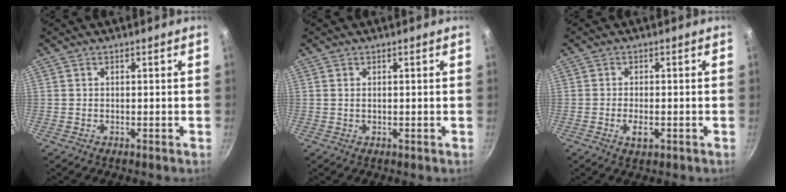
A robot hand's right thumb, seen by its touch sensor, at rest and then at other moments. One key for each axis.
{"total": 0.7, "fx": 0.2, "fy": 0.4, "fz": 0.5, "tx": -0.009, "ty": 0.001, "tz": 0.004}
{"total": 2.8, "fx": -0.9, "fy": 1.2, "fz": 2.4, "tx": -0.048, "ty": 0.001, "tz": -0.017}